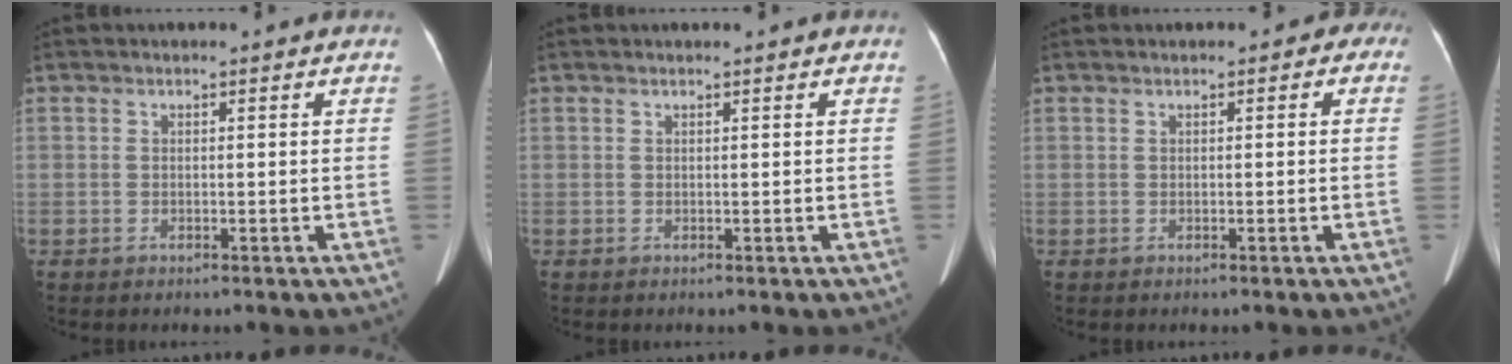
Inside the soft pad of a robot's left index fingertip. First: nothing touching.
{"total": 0.0}
{"total": 1.6, "force": [0.4, 1.0, 1.3], "torque": [-0.010, 0.013, 0.000]}